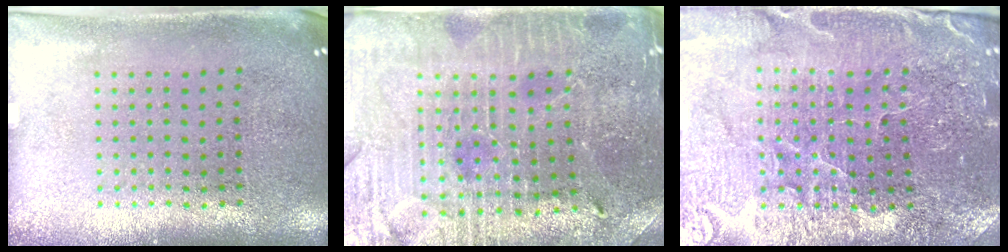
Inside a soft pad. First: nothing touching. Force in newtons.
{"total": 3.4, "press": 3.3, "slide": 0.6}
{"total": 3.2, "press": 3.2, "slide": 0.1}